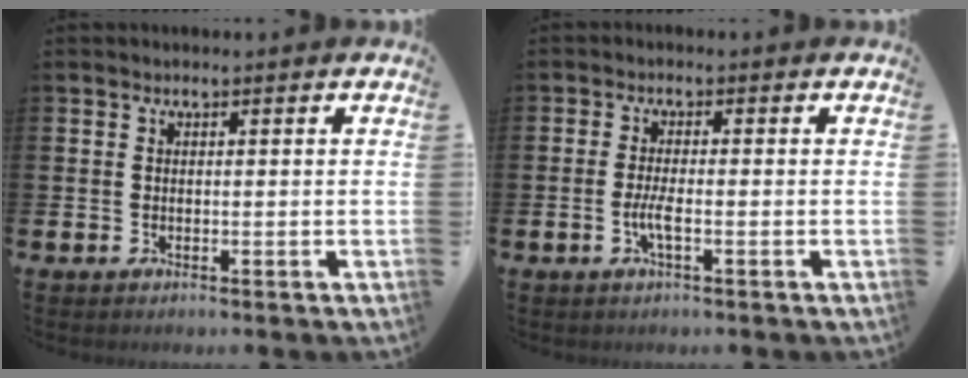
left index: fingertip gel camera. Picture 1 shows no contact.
{"total": 2.4, "force": [-0.8, 0.5, 2.2], "torque": [-0.050, -0.001, -0.016]}